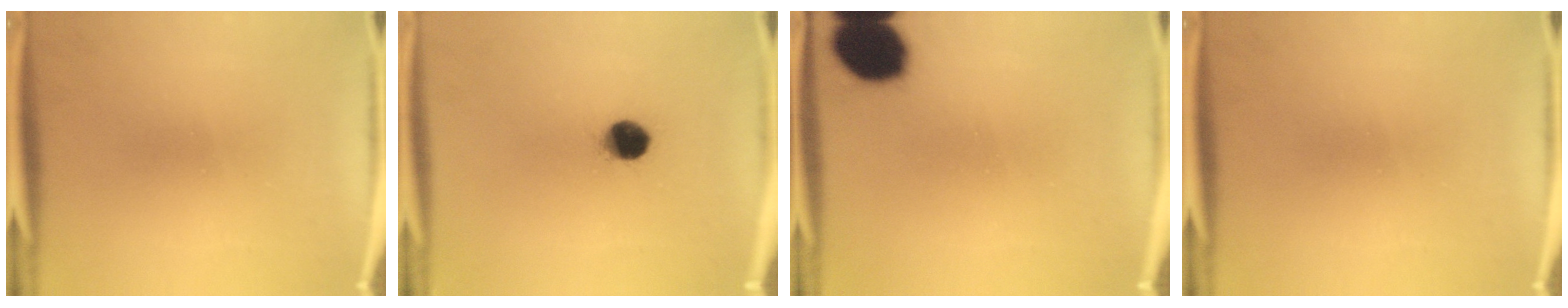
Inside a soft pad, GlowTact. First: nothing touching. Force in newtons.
{"total": 6.6}
{"total": 14.3}
{"total": 0.0}